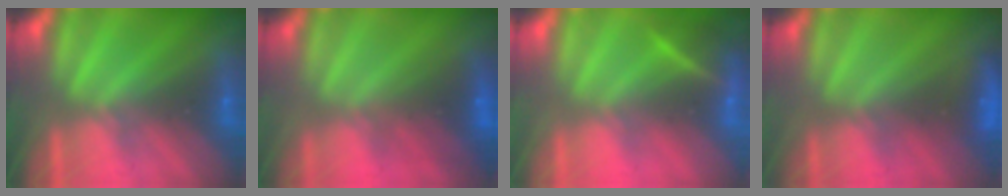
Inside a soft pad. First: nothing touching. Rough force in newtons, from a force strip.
{"total": 2.8}
{"total": 2.8}
{"total": 3.0}